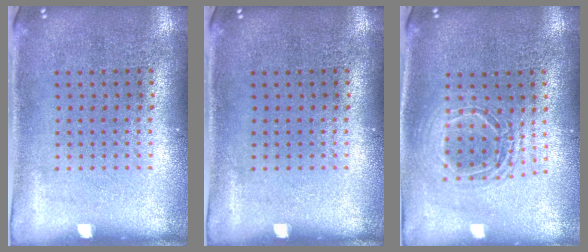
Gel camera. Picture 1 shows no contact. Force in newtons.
{"total": 0.0}
{"total": 1.6, "press": 1.4, "slide": 0.9}